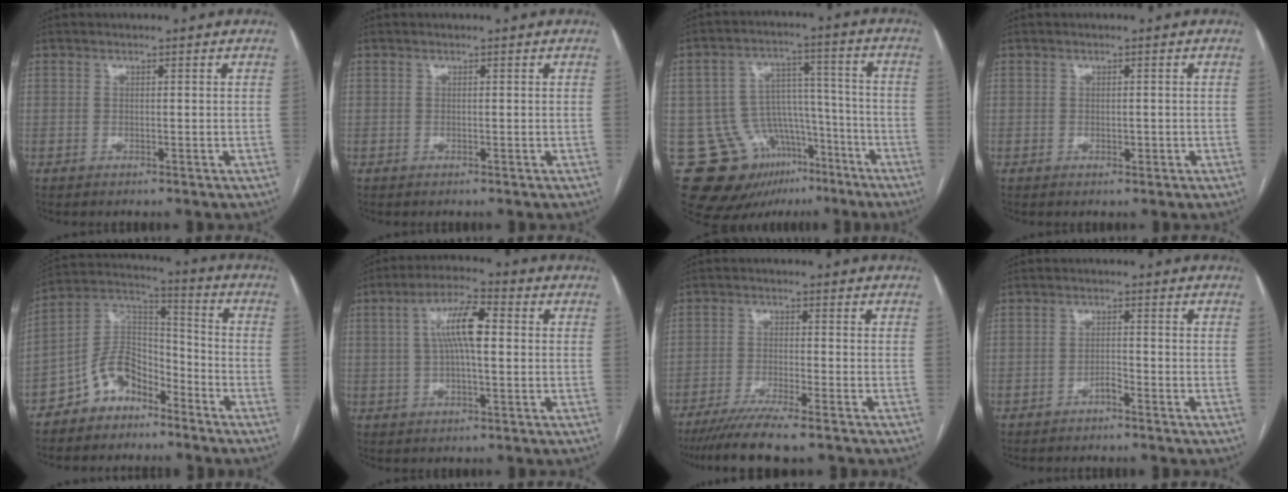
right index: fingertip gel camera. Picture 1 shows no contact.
{"total": 0.0}
{"total": 16.3, "force": [-9.7, 11.7, 6.1], "torque": [-0.092, 0.076, -0.130]}
{"total": 1.1, "force": [-0.3, 0.6, 0.9], "torque": [-0.012, -0.001, -0.001]}
{"total": 9.7, "force": [-6.4, 5.6, 4.6], "torque": [-0.099, 0.037, -0.124]}
{"total": 8.7, "force": [1.3, 2.0, 8.3], "torque": [-0.156, 0.024, 0.019]}
{"total": 8.0, "force": [-6.4, -0.3, 4.9], "torque": [-0.075, -0.022, -0.106]}
{"total": 1.6, "force": [-1.2, 0.3, 0.9], "torque": [-0.015, 0.003, -0.021]}